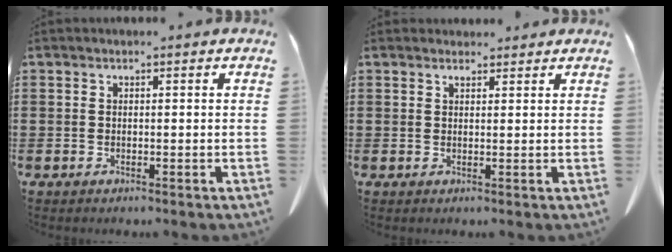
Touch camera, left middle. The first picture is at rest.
{"total": 1.5, "force": [1.3, 0.5, 0.3], "torque": [-0.001, -0.002, 0.024]}